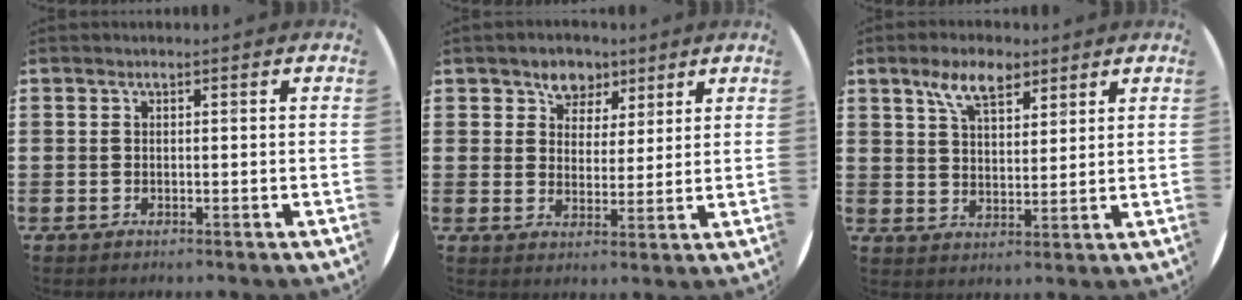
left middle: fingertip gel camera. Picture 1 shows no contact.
{"total": 4.8, "force": [3.4, 3.3, 0.3], "torque": [-0.019, 0.002, 0.061]}
{"total": 6.8, "force": [4.6, 3.1, 3.9], "torque": [-0.073, -0.004, 0.081]}